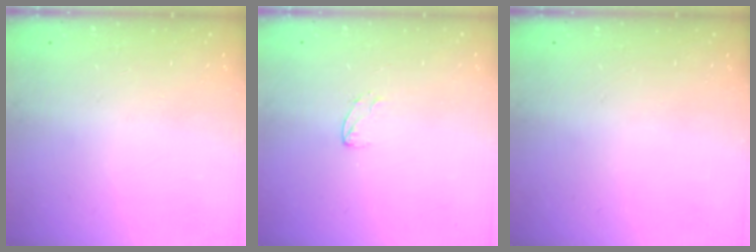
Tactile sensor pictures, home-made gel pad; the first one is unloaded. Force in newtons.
{"total": 3.3, "press": 3.3, "slide": 0.3}
{"total": 0.0}